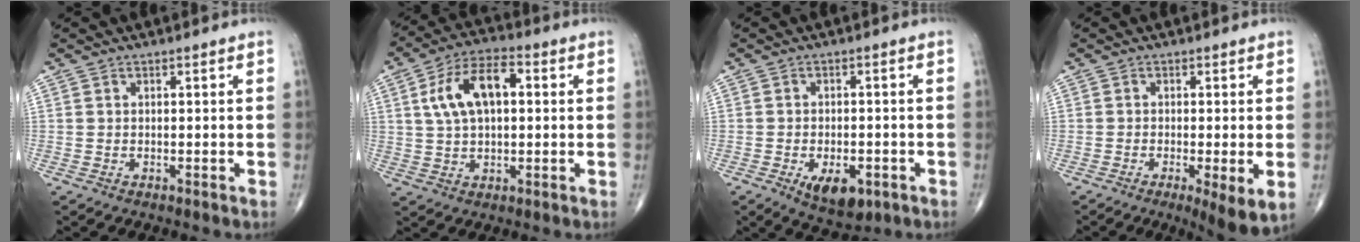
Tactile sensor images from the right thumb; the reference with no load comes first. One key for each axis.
{"total": 11.8, "fx": 2.5, "fy": 6.2, "fz": 9.8, "tx": -0.177, "ty": 0.021, "tz": 0.040}
{"total": 7.9, "fx": -3.2, "fy": 4.1, "fz": 5.9, "tx": -0.076, "ty": 0.006, "tz": -0.037}
{"total": 6.8, "fx": -2.0, "fy": 1.3, "fz": 6.4, "tx": -0.103, "ty": -0.020, "tz": -0.033}